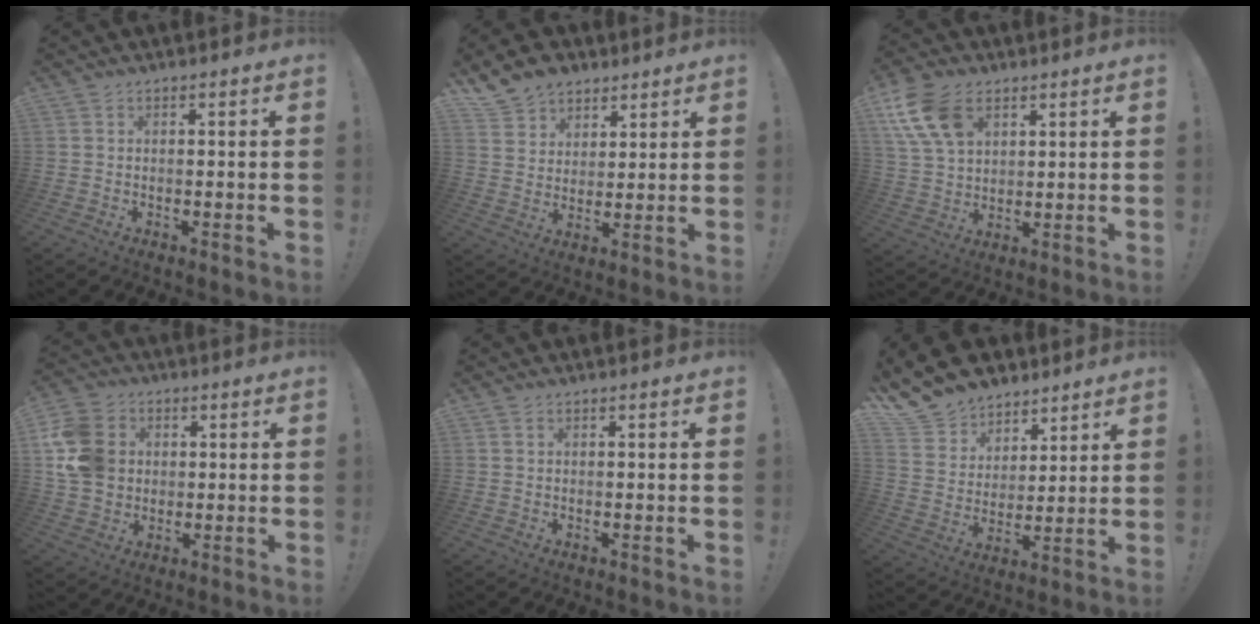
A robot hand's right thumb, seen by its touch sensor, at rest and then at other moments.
{"total": 10.2, "force": [7.3, 6.8, 2.1], "torque": [-0.041, -0.050, 0.147]}
{"total": 14.4, "force": [6.8, 9.4, 8.5], "torque": [-0.175, -0.021, 0.135]}
{"total": 14.4, "force": [2.0, 12.1, 7.6], "torque": [-0.147, 0.005, 0.046]}
{"total": 0.7, "force": [0.4, 0.4, 0.4], "torque": [-0.005, 0.000, 0.008]}
{"total": 13.1, "force": [10.1, 7.9, 2.4], "torque": [-0.062, -0.081, 0.196]}